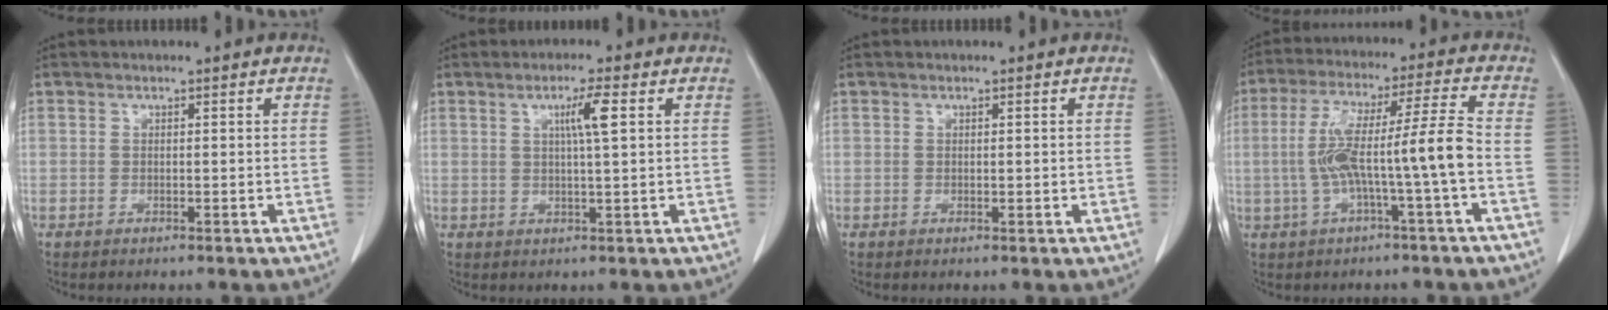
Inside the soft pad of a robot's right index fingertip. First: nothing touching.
{"total": 4.1, "force": [1.3, -0.4, 3.8], "torque": [-0.067, -0.001, 0.021]}
{"total": 0.8, "force": [0.0, 0.4, 0.6], "torque": [-0.008, -0.002, 0.003]}
{"total": 11.2, "force": [-1.9, -0.5, 11.0], "torque": [-0.212, 0.028, -0.034]}